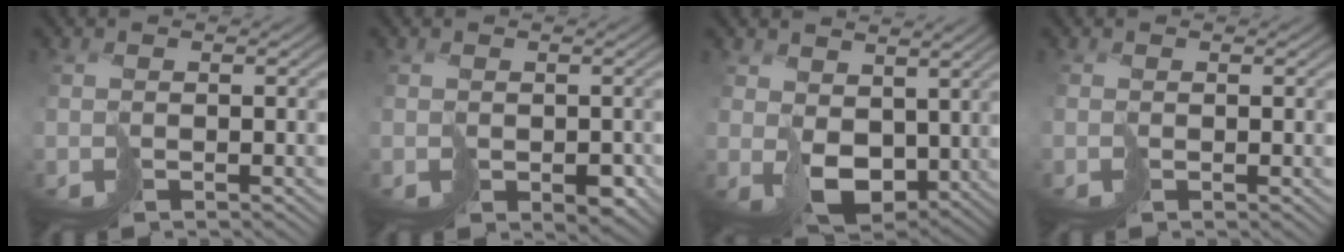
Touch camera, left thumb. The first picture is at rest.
{"total": 2.6, "force": [-0.3, 2.1, 1.5], "torque": [-0.018, -0.011, 0.006]}
{"total": 7.3, "force": [2.4, 5.1, 4.6], "torque": [-0.122, -0.013, 0.051]}
{"total": 0.6, "force": [0.3, -0.3, -0.4], "torque": [0.010, 0.002, 0.005]}